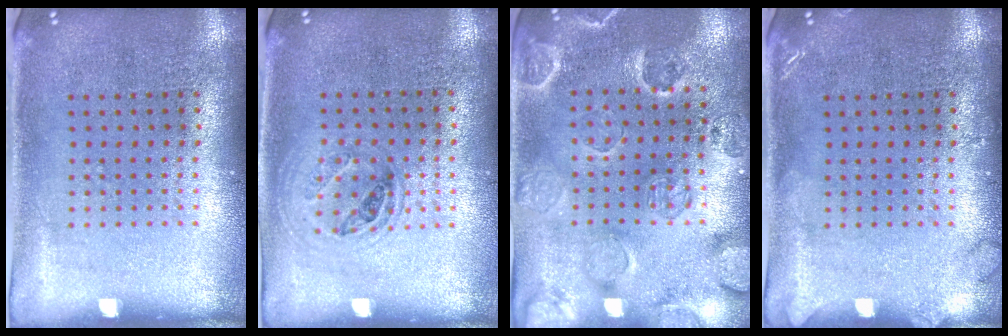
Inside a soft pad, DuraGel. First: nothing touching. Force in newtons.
{"total": 1.0, "press": 0.9, "slide": 0.3}
{"total": 2.4, "press": 2.1, "slide": 1.1}
{"total": 1.2, "press": 1.1, "slide": 0.2}